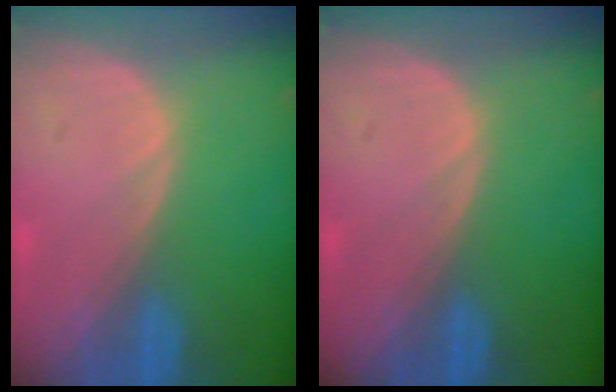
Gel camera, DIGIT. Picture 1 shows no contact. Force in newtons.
{"total": 0.0}